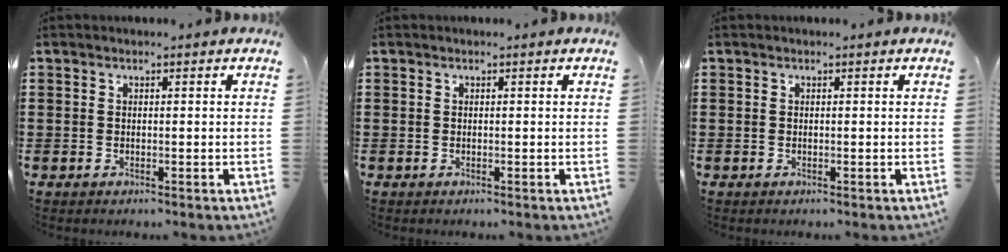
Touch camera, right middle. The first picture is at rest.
{"total": 0.0}
{"total": 0.0}